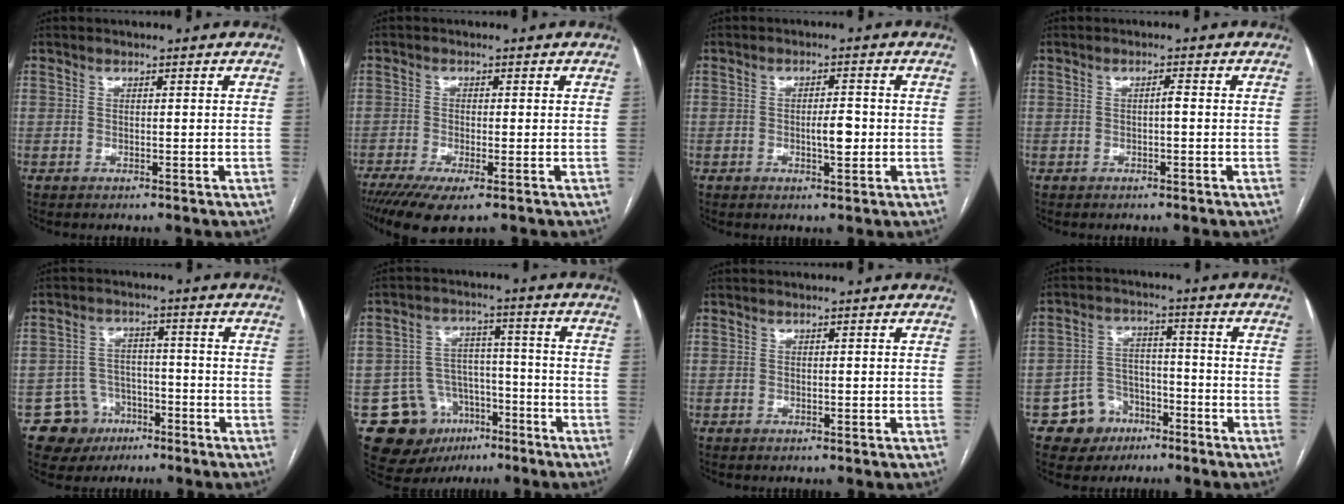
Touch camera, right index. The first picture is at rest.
{"total": 7.3, "force": [-4.7, 1.4, 5.4], "torque": [-0.086, -0.018, -0.078]}
{"total": 3.5, "force": [-0.5, 0.9, 3.3], "torque": [-0.053, 0.001, -0.006]}
{"total": 1.0, "force": [-0.2, 0.1, 1.0], "torque": [-0.015, 0.002, -0.003]}
{"total": 6.6, "force": [-3.5, 5.6, 0.1], "torque": [0.011, 0.014, -0.049]}
{"total": 11.7, "force": [-6.3, 9.2, 3.4], "torque": [-0.049, 0.046, -0.086]}
{"total": 0.0}
{"total": 7.1, "force": [-4.1, 5.7, 1.1], "torque": [-0.010, 0.015, -0.059]}